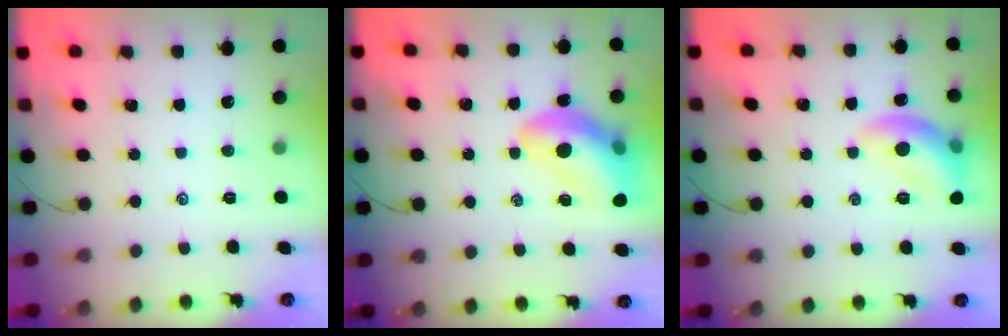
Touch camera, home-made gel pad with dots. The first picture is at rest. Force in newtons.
{"total": 16.7, "press": 16.1, "slide": 4.5}
{"total": 11.7, "press": 11.7, "slide": 1.0}